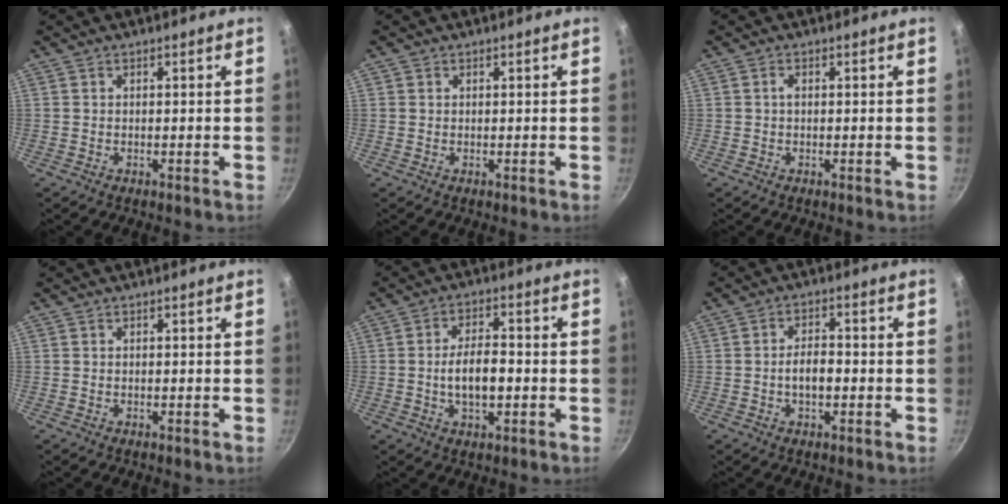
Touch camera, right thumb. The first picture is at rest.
{"total": 0.6, "force": [0.2, 0.6, 0.1], "torque": [0.001, 0.001, 0.001]}
{"total": 0.9, "force": [0.1, 0.4, 0.8], "torque": [-0.016, 0.003, -0.001]}
{"total": 0.0}
{"total": 7.8, "force": [-1.2, 3.8, 6.8], "torque": [-0.109, 0.017, -0.021]}
{"total": 4.8, "force": [-1.0, 2.5, 3.9], "torque": [-0.059, 0.017, -0.016]}